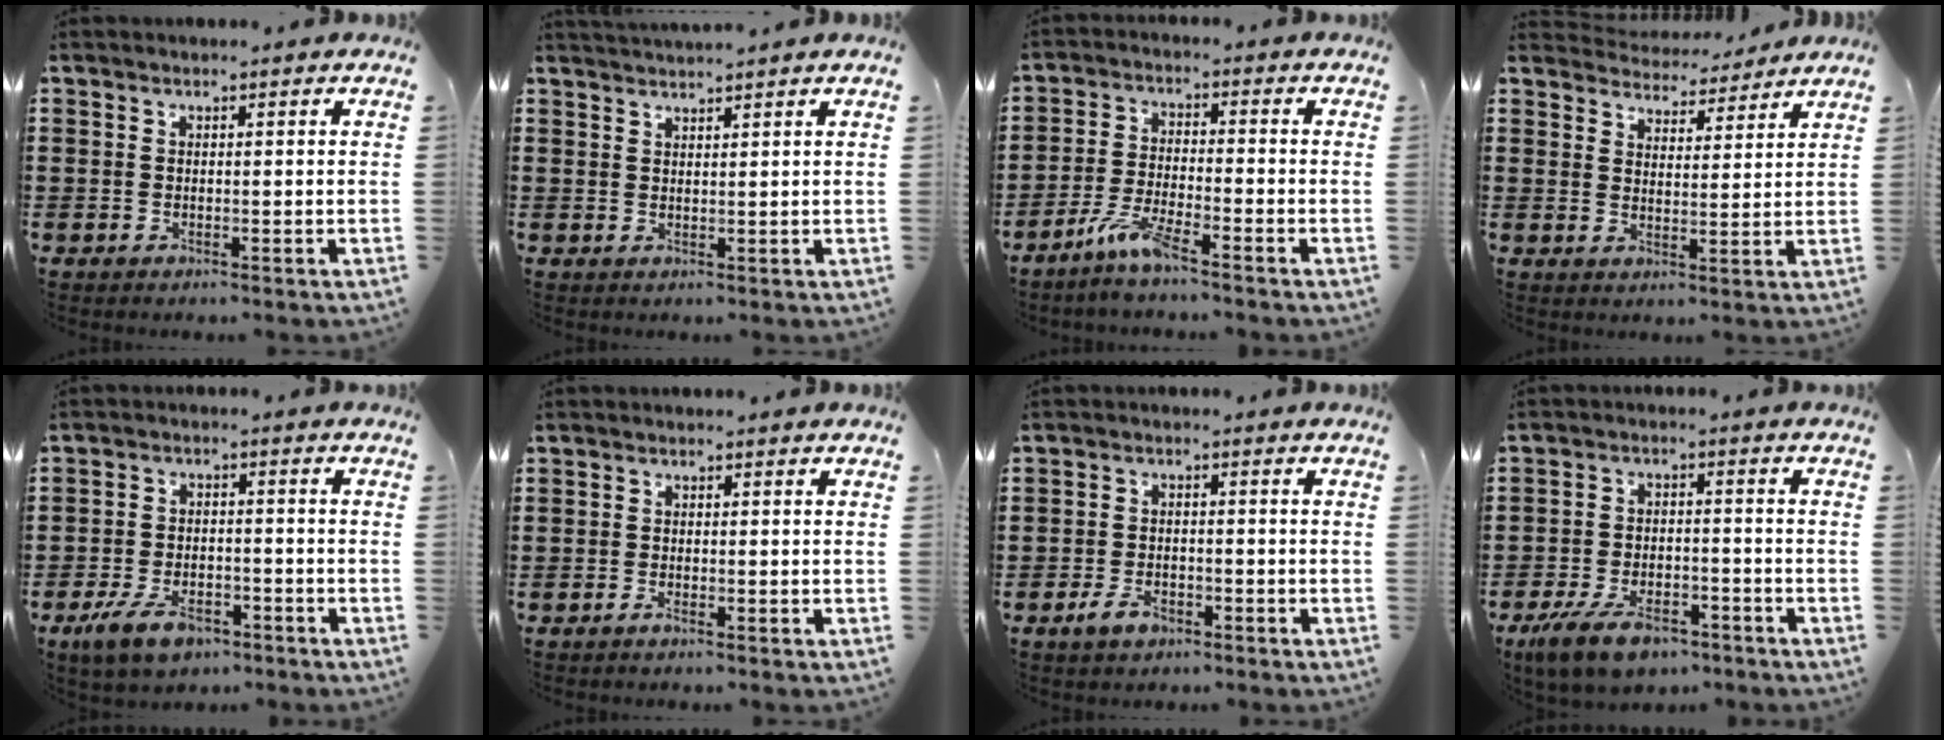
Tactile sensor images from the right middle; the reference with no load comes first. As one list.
[{"total": 1.6, "force": [1.6, -0.1, 0.1], "torque": [-0.005, 0.001, 0.031]}, {"total": 5.6, "force": [-4.1, 0.4, 3.7], "torque": [-0.086, -0.010, -0.080]}, {"total": 4.0, "force": [3.9, 0.9, -0.5], "torque": [-0.010, -0.026, 0.067]}, {"total": 5.9, "force": [-4.1, 2.8, 3.1], "torque": [-0.070, 0.007, -0.080]}, {"total": 0.7, "force": [-0.5, -0.1, 0.5], "torque": [-0.010, -0.004, -0.008]}, {"total": 3.3, "force": [-2.0, 1.8, 1.8], "torque": [-0.039, 0.002, -0.041]}, {"total": 6.9, "force": [-5.3, 2.7, 3.6], "torque": [-0.083, 0.001, -0.102]}]